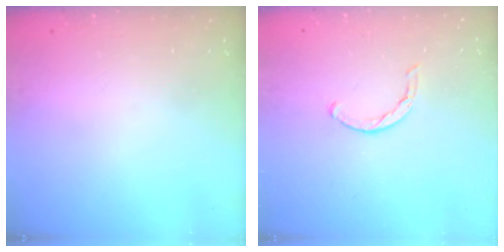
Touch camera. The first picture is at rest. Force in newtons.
{"total": 3.4, "press": 3.4, "slide": 0.7}